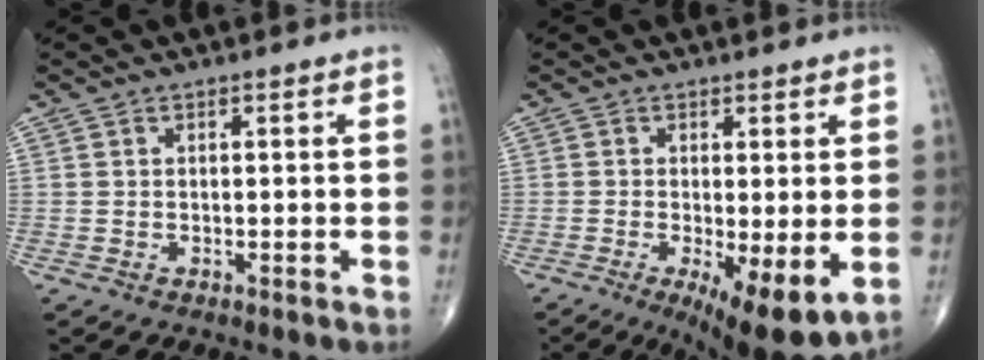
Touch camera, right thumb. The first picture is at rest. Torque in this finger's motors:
{"motor_torque": [0.04, 0.45, 0.10, -0.17, 0.07]}